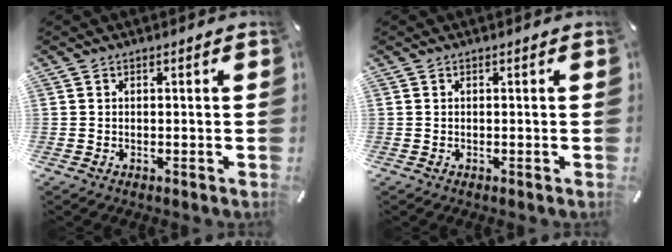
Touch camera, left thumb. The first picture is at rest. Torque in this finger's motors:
{"motor_torque": [-0.09, 0.09, 0.00, 0.00, 0.00]}